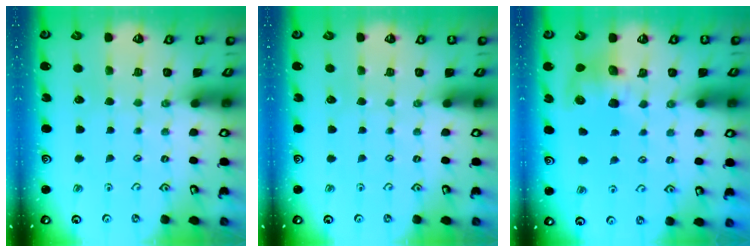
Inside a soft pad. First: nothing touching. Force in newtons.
{"total": 0.0}
{"total": 8.1, "press": 8.0, "slide": 1.1}